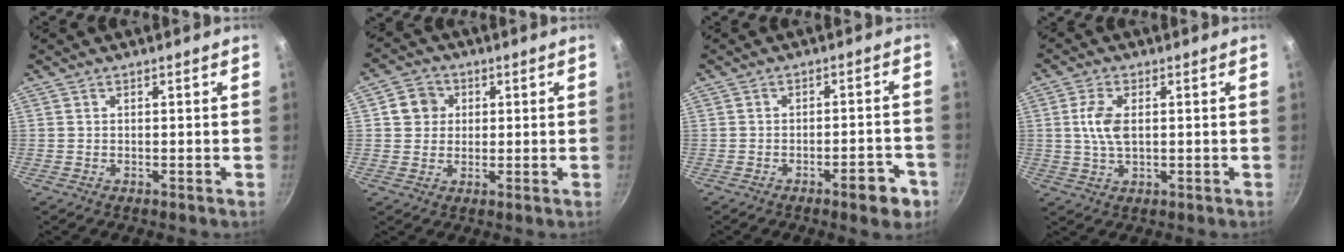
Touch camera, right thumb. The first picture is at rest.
{"total": 5.4, "force": [1.3, 5.0, 1.8], "torque": [0.003, 0.007, 0.013]}
{"total": 6.7, "force": [-3.6, 2.3, 5.2], "torque": [-0.049, 0.028, -0.040]}
{"total": 5.9, "force": [0.7, 3.2, 4.9], "torque": [-0.098, 0.005, 0.012]}